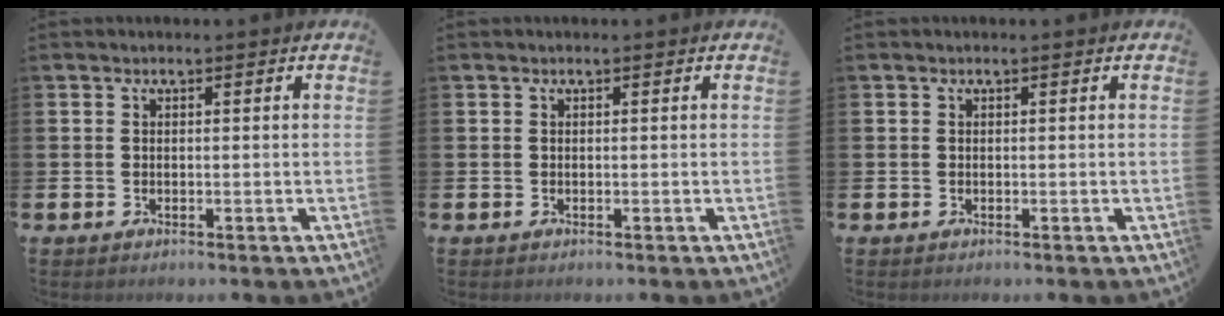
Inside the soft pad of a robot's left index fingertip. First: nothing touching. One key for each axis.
{"total": 0.0}
{"total": 0.0}